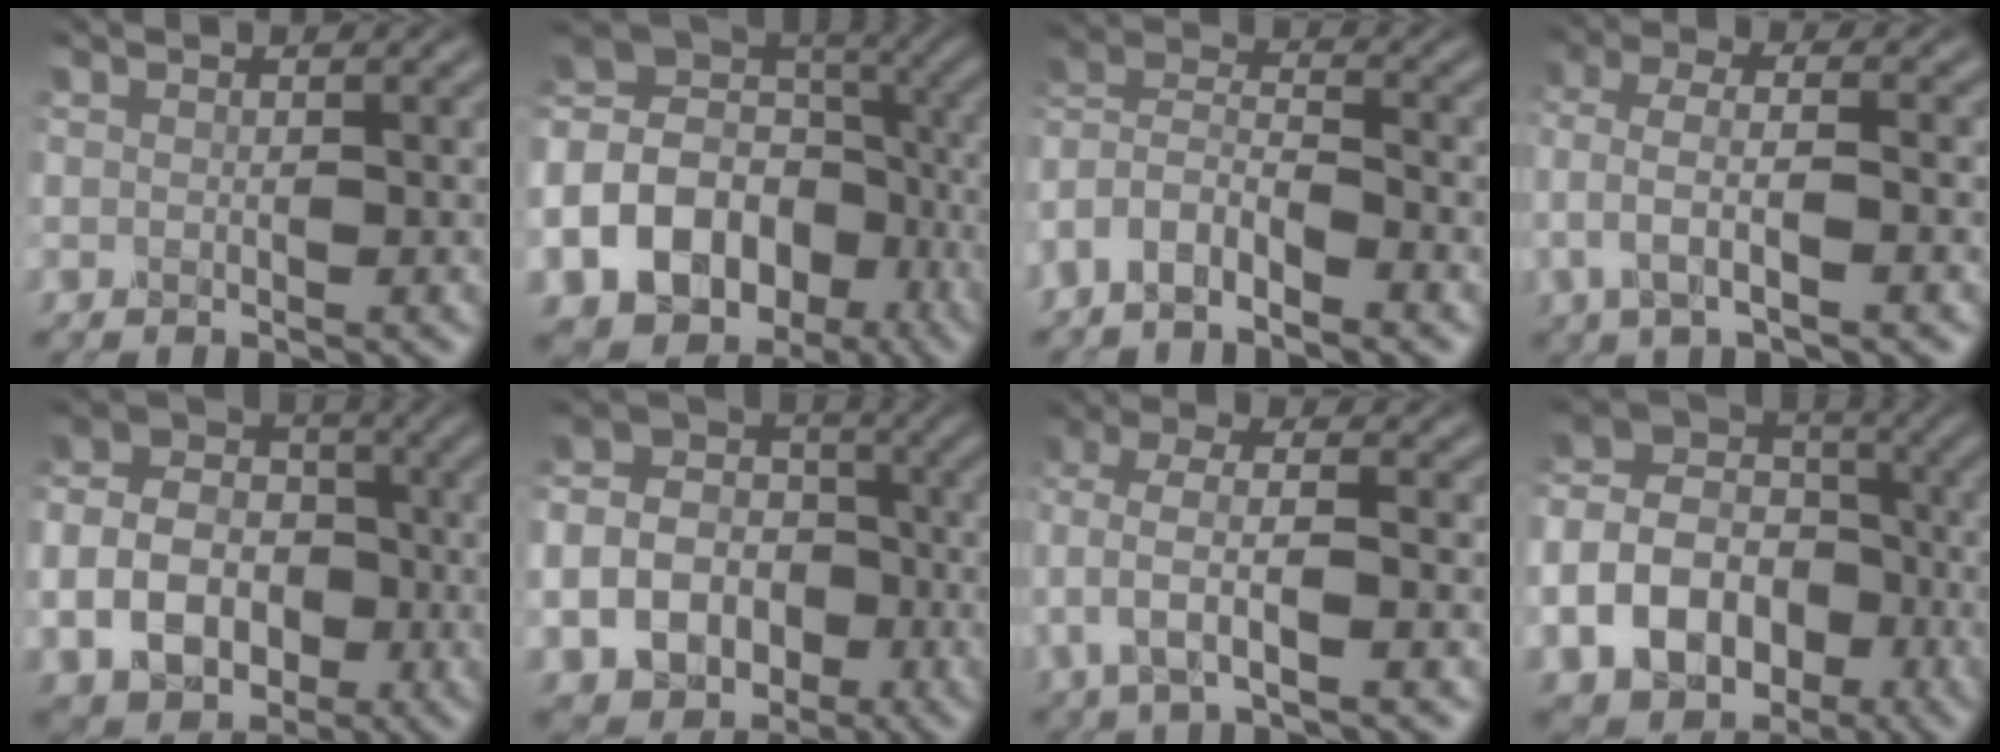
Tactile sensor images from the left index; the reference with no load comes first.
{"total": 19.6, "force": [-7.4, 16.1, 8.4], "torque": [-0.204, -0.018, -0.116]}
{"total": 5.4, "force": [-3.6, 2.4, 3.3], "torque": [-0.060, 0.009, -0.082]}
{"total": 4.2, "force": [-1.1, 1.6, 3.7], "torque": [-0.087, 0.007, -0.025]}
{"total": 8.0, "force": [-2.2, 6.3, 4.4], "torque": [-0.088, -0.003, -0.048]}
{"total": 10.8, "force": [-4.0, 9.0, 4.5], "torque": [-0.093, -0.033, -0.078]}
{"total": 4.6, "force": [-1.0, 1.9, 4.1], "torque": [-0.094, 0.010, -0.024]}
{"total": 12.1, "force": [-4.7, 9.5, 5.8], "torque": [-0.124, -0.017, -0.093]}